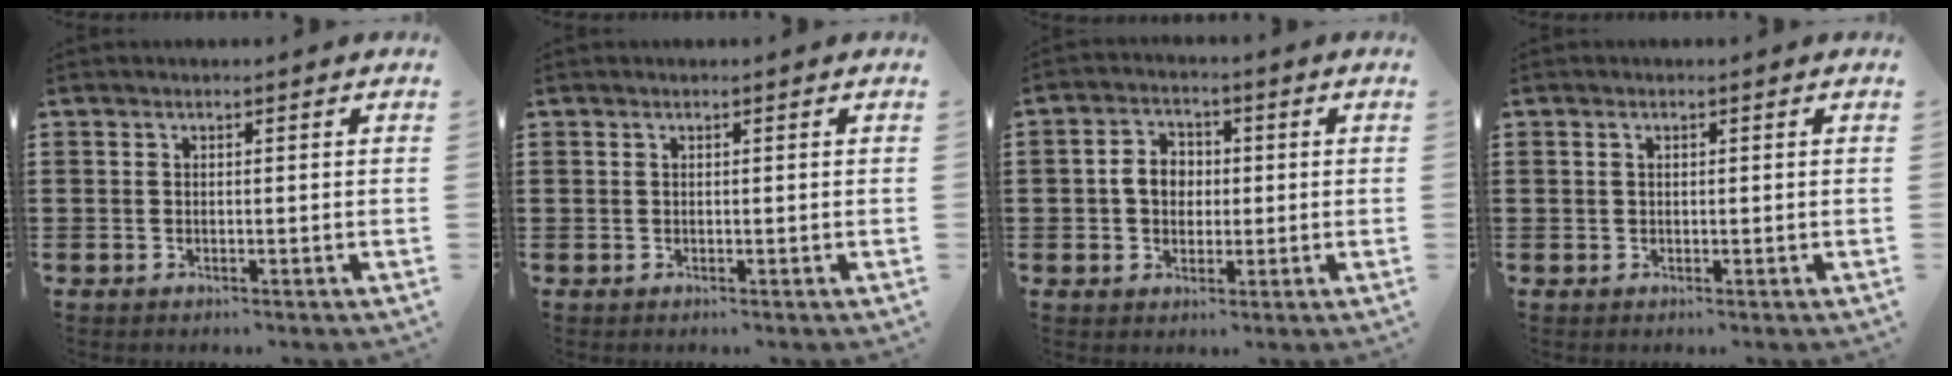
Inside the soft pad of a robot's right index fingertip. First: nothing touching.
{"total": 0.0}
{"total": 4.8, "force": [-0.1, 3.9, 2.8], "torque": [-0.063, 0.015, -0.006]}
{"total": 0.7, "force": [0.2, 0.5, 0.4], "torque": [-0.010, 0.003, 0.004]}